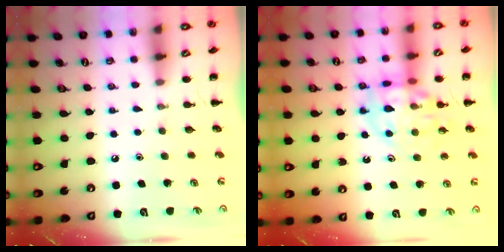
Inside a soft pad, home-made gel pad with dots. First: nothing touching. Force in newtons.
{"total": 13.2, "press": 13.0, "slide": 2.6}